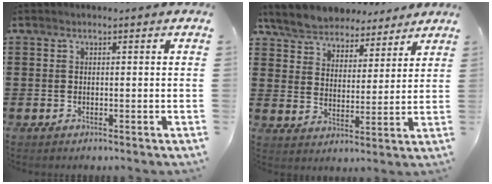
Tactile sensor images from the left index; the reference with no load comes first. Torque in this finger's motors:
{"motor_torque": [0.16, 0.20, 0.59, 0.16]}